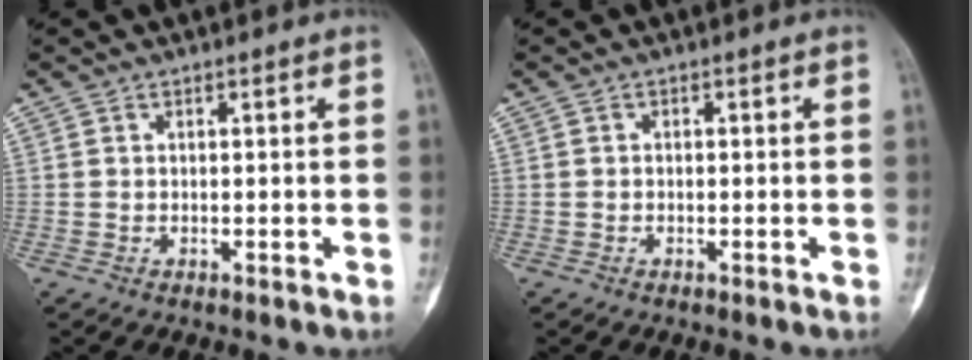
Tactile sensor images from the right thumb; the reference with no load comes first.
{"total": 0.0}